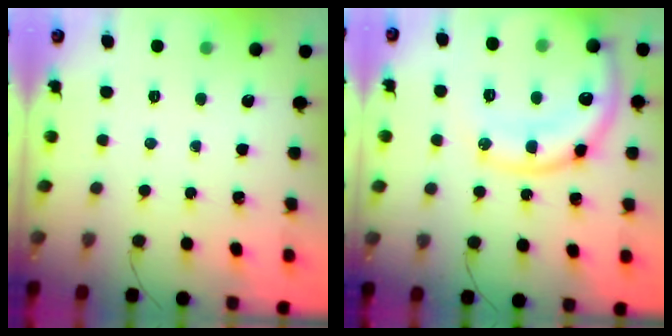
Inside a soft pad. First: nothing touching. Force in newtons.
{"total": 19.6, "press": 19.5, "slide": 2.4}